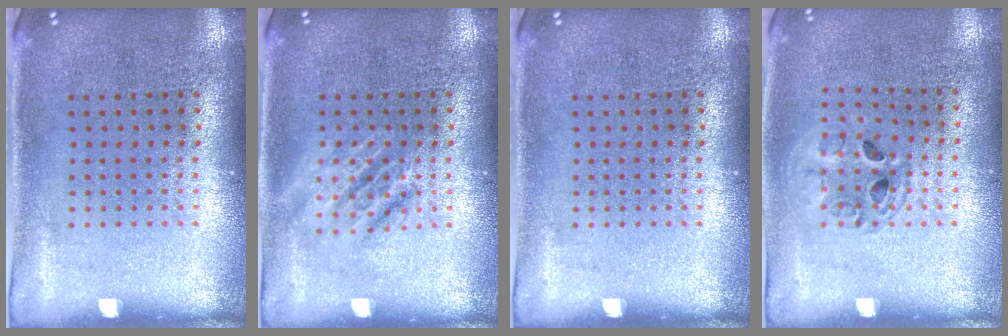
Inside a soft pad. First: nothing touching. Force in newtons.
{"total": 2.1, "press": 2.1, "slide": 0.2}
{"total": 0.0}
{"total": 1.3, "press": 1.2, "slide": 0.2}